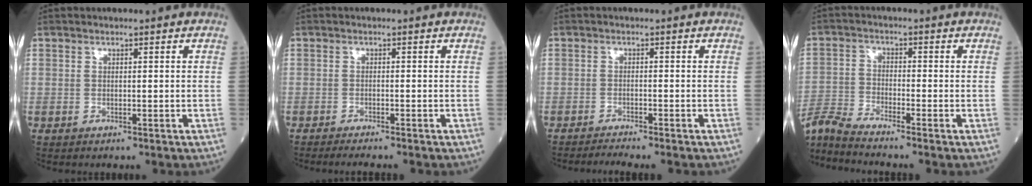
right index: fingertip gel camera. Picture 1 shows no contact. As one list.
[{"total": 4.1, "force": [-3.6, 0.2, 2.0], "torque": [-0.027, -0.007, -0.051]}, {"total": 3.9, "force": [-3.6, -0.4, 1.4], "torque": [-0.022, -0.009, -0.055]}, {"total": 7.2, "force": [-6.8, -1.8, 1.5], "torque": [-0.036, -0.013, -0.136]}]